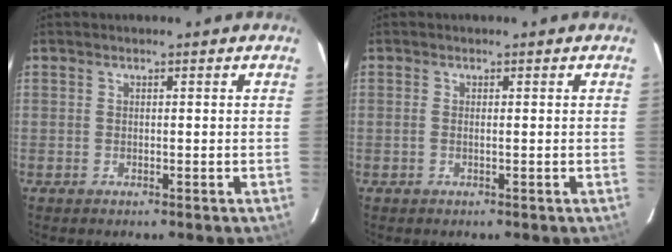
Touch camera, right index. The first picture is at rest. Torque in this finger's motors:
{"motor_torque": [-0.39, 0.00, -0.04, -0.01]}